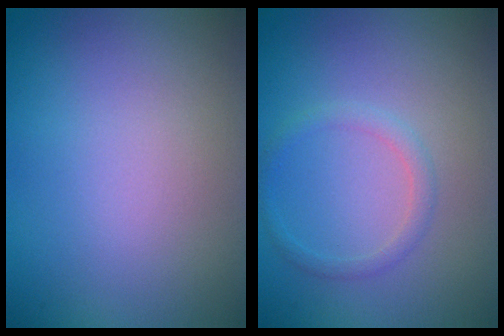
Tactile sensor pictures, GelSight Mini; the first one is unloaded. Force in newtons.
{"total": 1.5, "press": 1.5, "slide": 0.1}